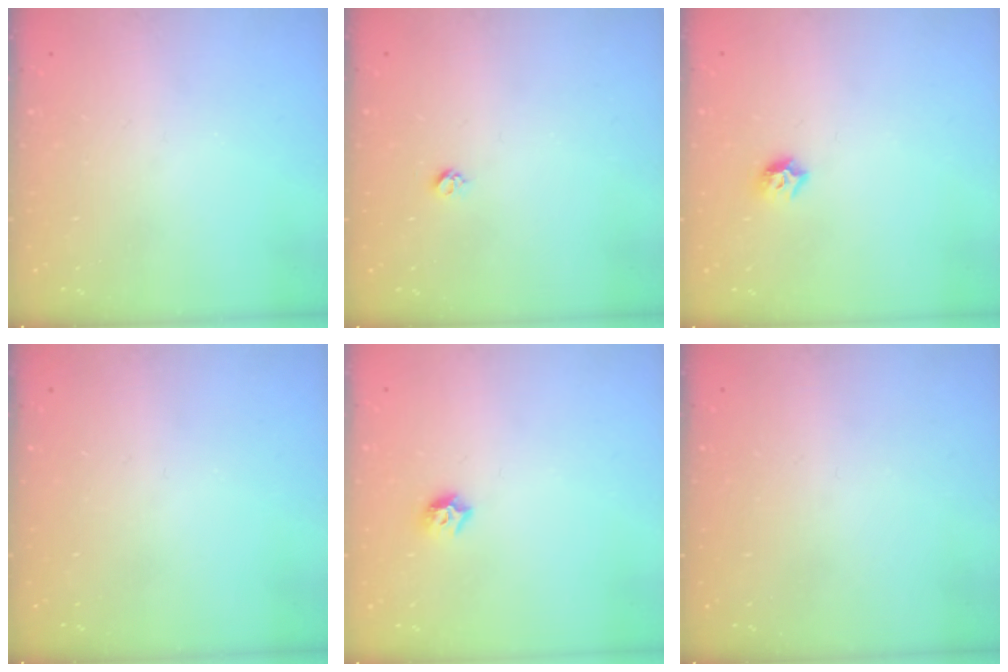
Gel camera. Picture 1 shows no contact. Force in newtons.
{"total": 3.3, "press": 3.3, "slide": 0.5}
{"total": 6.2, "press": 6.2, "slide": 0.8}
{"total": 0.0}
{"total": 6.2, "press": 6.2, "slide": 0.8}
{"total": 0.7, "press": 0.7, "slide": 0.1}